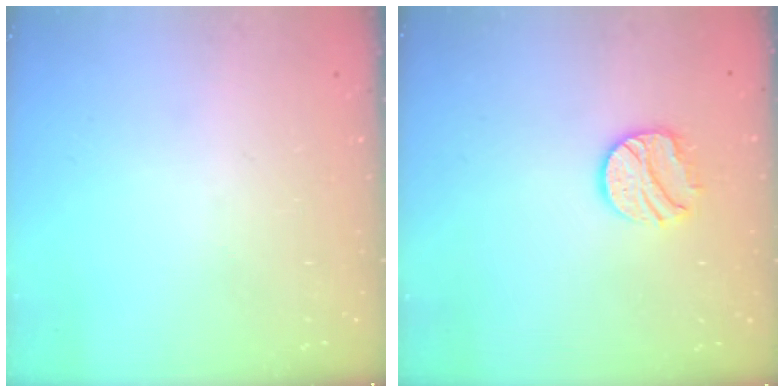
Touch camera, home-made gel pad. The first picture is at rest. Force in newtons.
{"total": 11.1, "press": 11.0, "slide": 0.9}